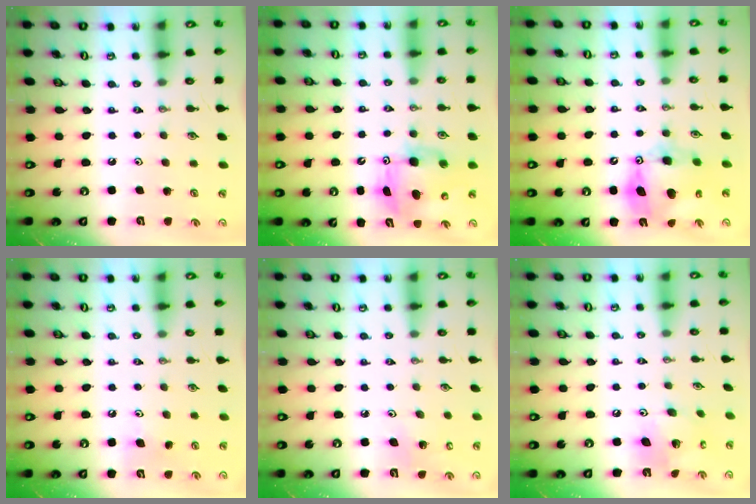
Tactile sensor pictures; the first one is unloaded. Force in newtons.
{"total": 7.6, "press": 7.5, "slide": 1.4}
{"total": 13.4, "press": 13.3, "slide": 1.2}
{"total": 6.8, "press": 6.6, "slide": 1.5}
{"total": 5.0, "press": 4.9, "slide": 1.2}
{"total": 12.7, "press": 12.7, "slide": 1.1}